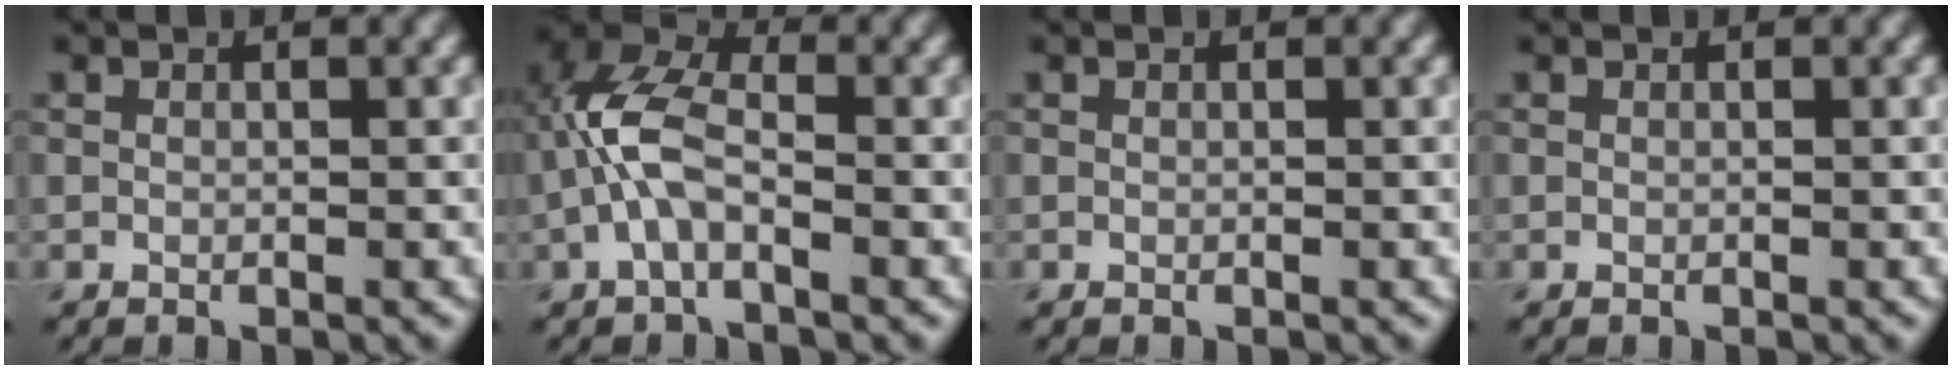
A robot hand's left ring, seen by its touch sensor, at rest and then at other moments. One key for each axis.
{"total": 5.2, "fx": -1.3, "fy": 2.5, "fz": 4.4, "tx": -0.105, "ty": 0.018, "tz": -0.034}
{"total": 0.0}
{"total": 0.0}